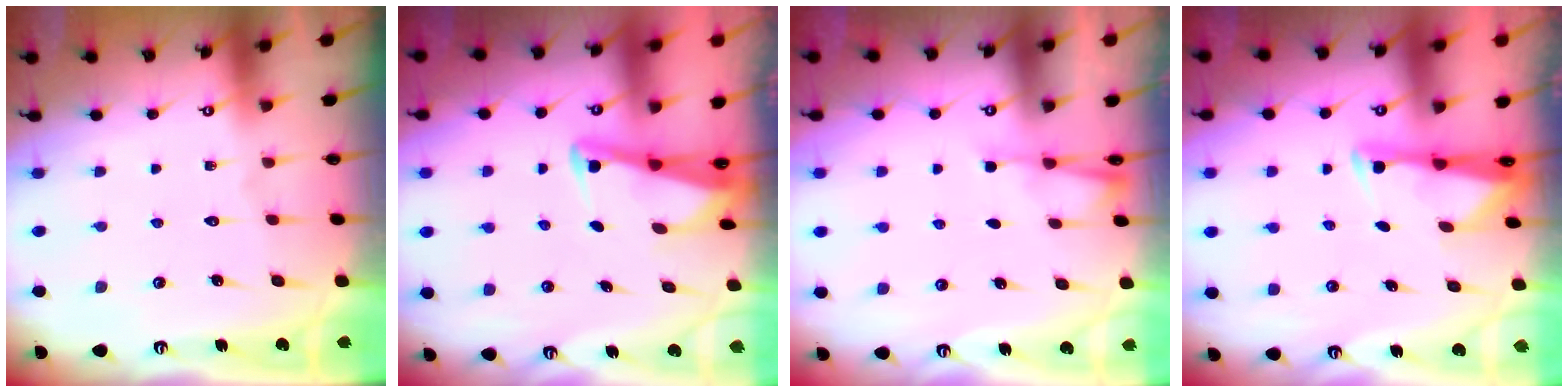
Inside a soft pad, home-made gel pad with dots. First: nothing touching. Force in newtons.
{"total": 2.5, "press": 2.5, "slide": 0.2}
{"total": 2.5, "press": 2.4, "slide": 0.4}
{"total": 2.7, "press": 2.6, "slide": 0.4}